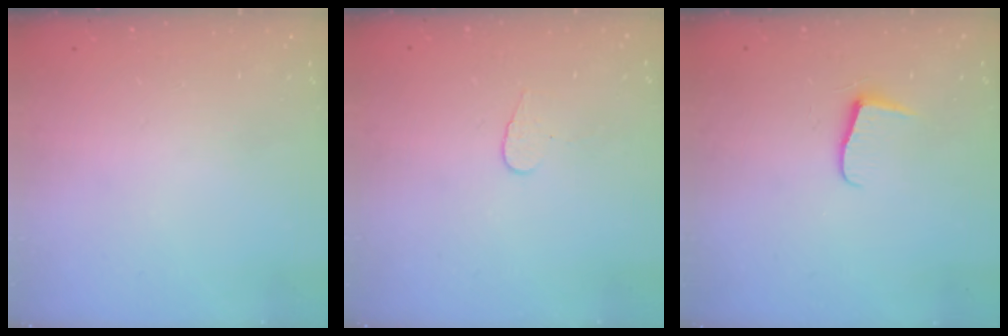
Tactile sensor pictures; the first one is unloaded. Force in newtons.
{"total": 3.6, "press": 3.6, "slide": 0.3}
{"total": 5.9, "press": 5.9, "slide": 0.6}